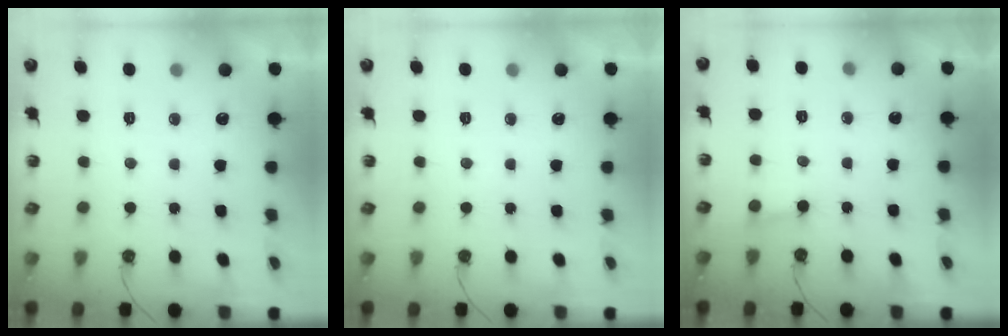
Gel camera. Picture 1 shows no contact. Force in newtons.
{"total": 0.0}
{"total": 2.6, "press": 2.6, "slide": 0.1}